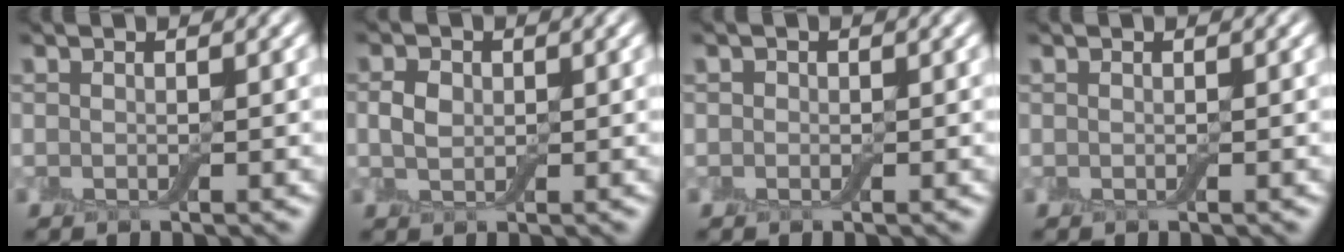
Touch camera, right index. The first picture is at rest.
{"total": 1.8, "force": [0.1, 1.4, 1.1], "torque": [-0.024, 0.001, 0.003]}
{"total": 0.6, "force": [0.0, 0.6, 0.0], "torque": [0.008, 0.000, -0.004]}
{"total": 0.0}